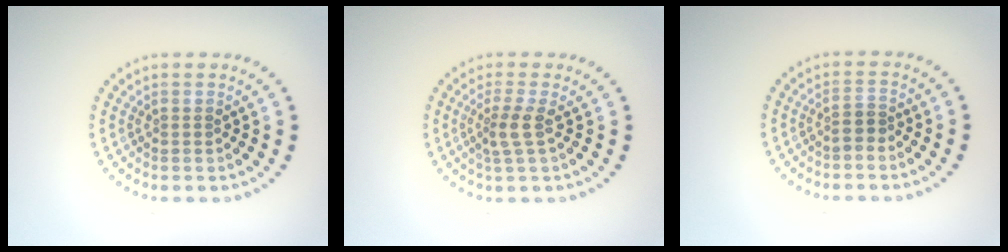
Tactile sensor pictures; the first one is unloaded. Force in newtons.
{"total": 2.0, "press": 1.6, "slide": 1.2}
{"total": 1.1, "press": 0.9, "slide": 0.7}